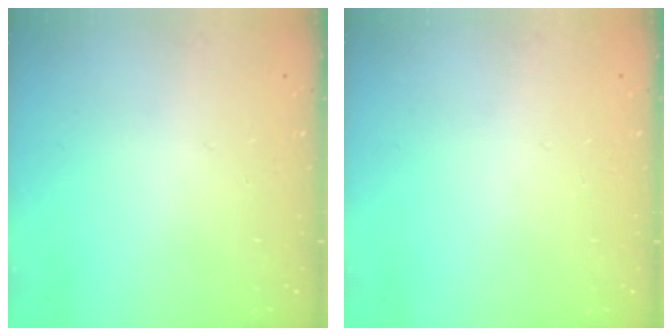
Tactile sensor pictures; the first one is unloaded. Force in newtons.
{"total": 0.0}